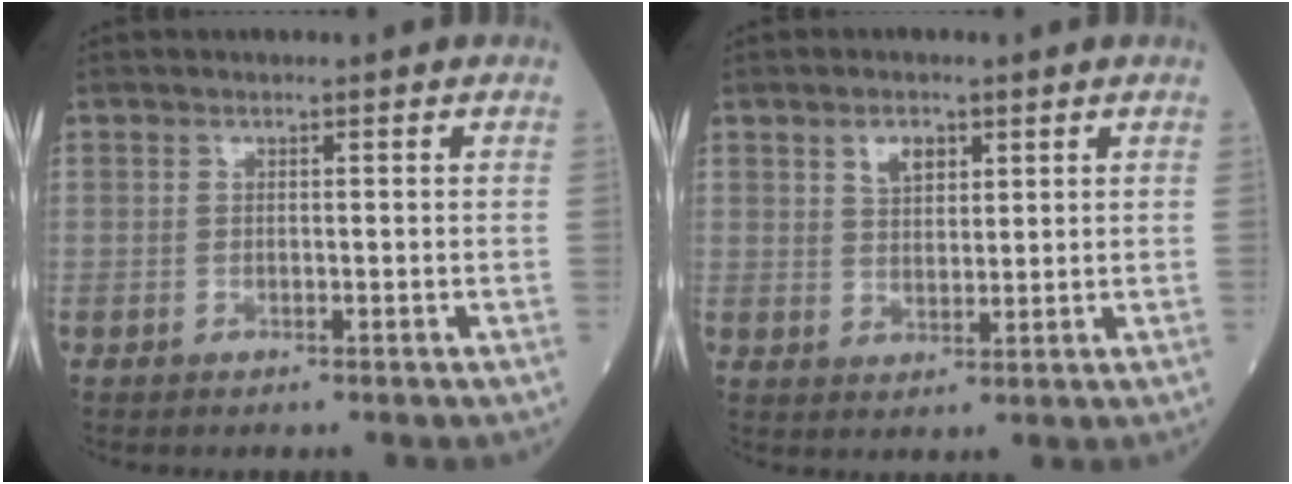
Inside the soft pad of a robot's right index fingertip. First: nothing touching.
{"total": 3.7, "force": [1.9, 2.0, 2.4], "torque": [-0.042, 0.004, 0.037]}